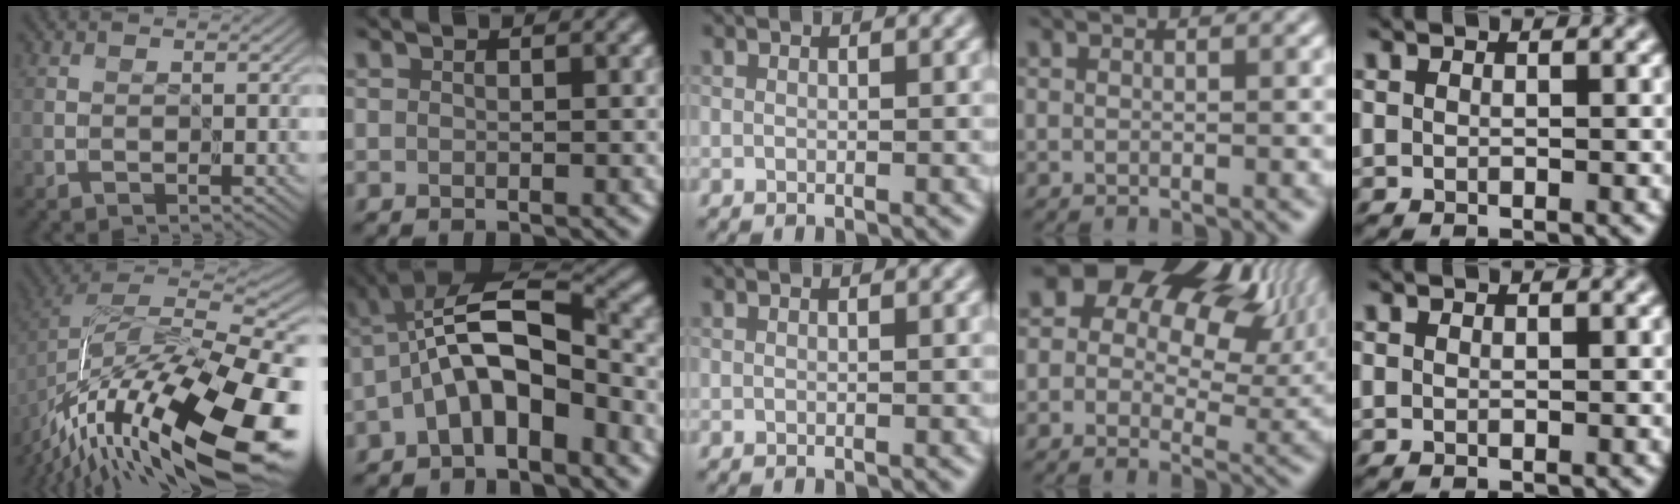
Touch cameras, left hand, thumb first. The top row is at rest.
{"thumb": {"total": 17.8, "force": [-9.8, 6.5, 13.4], "torque": [-0.265, -0.006, -0.162]}, "index": {"total": 7.7, "force": [-2.4, 3.2, 6.5], "torque": [-0.117, 0.020, -0.054]}, "ring": {"total": 17.8, "force": [7.1, 12.1, 10.9], "torque": [-0.185, 0.059, 0.128]}}